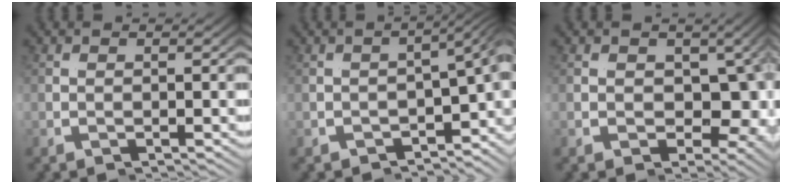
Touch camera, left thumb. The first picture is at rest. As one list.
[{"total": 6.3, "force": [-1.9, 3.0, 5.1], "torque": [-0.059, -0.003, -0.015]}, {"total": 11.7, "force": [0.2, 8.4, 8.1], "torque": [-0.091, -0.009, 0.009]}]